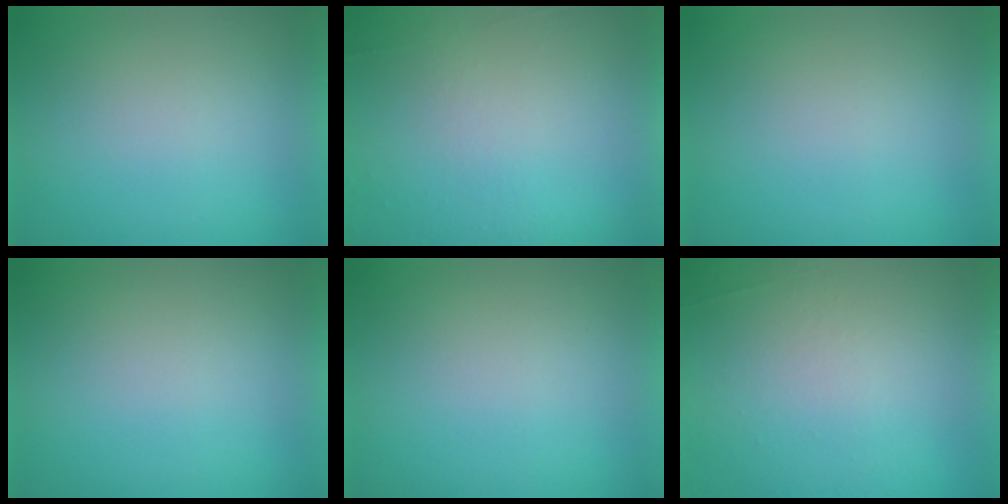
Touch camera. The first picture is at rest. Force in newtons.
{"total": 5.8}
{"total": 0.0}
{"total": 0.0}
{"total": 0.0}
{"total": 7.0}